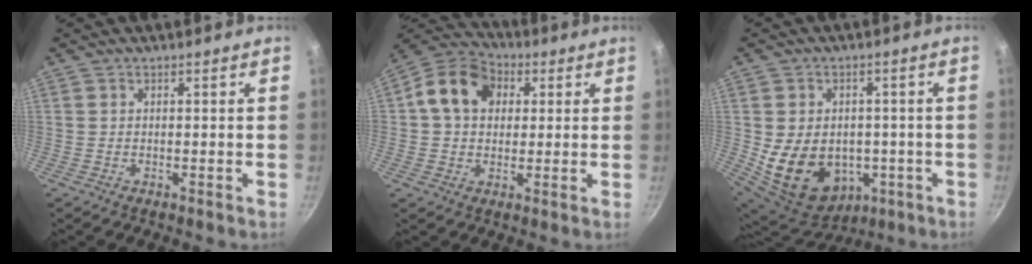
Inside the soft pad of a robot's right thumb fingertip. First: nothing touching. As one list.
[{"total": 12.4, "force": [2.8, 9.8, 7.0], "torque": [-0.092, 0.019, 0.027]}, {"total": 16.7, "force": [-2.4, 13.0, 10.2], "torque": [-0.168, 0.003, -0.010]}]